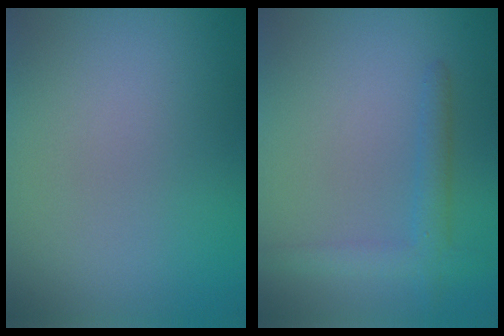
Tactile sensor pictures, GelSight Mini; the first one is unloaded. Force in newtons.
{"total": 2.3, "press": 2.3, "slide": 0.1}